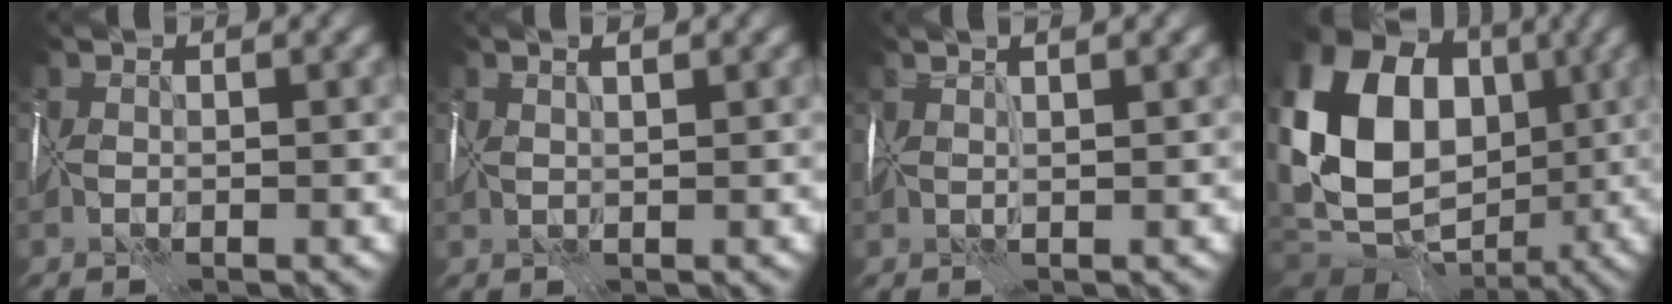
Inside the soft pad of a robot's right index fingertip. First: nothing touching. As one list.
[{"total": 1.9, "force": [1.4, 0.3, 1.2], "torque": [-0.005, 0.019, 0.011]}, {"total": 3.8, "force": [2.2, 1.0, 2.9], "torque": [-0.028, 0.032, 0.014]}, {"total": 14.5, "force": [0.2, 11.4, 8.9], "torque": [-0.161, 0.016, -0.007]}]